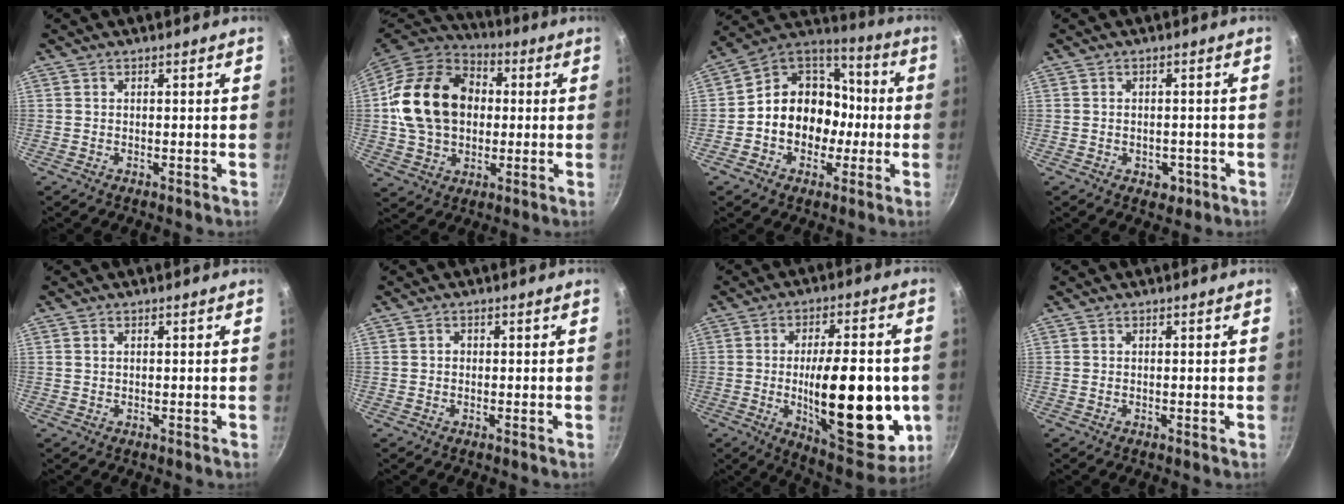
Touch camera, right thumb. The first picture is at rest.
{"total": 21.3, "force": [2.0, 16.0, 13.9], "torque": [-0.227, 0.028, 0.029]}
{"total": 16.1, "force": [-2.2, 13.2, 8.9], "torque": [-0.099, 0.053, -0.046]}
{"total": 3.3, "force": [-1.3, 2.3, 2.0], "torque": [-0.017, 0.008, -0.010]}
{"total": 0.7, "force": [0.3, 0.5, 0.4], "torque": [-0.008, 0.002, 0.006]}
{"total": 0.8, "force": [0.0, 0.7, 0.4], "torque": [-0.004, 0.005, -0.001]}
{"total": 25.2, "force": [-3.2, 10.2, 22.8], "torque": [-0.295, -0.006, -0.035]}
{"total": 0.0}